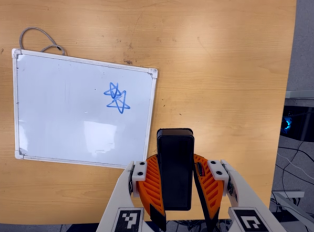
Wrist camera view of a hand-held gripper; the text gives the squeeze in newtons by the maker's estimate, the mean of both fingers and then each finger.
{"total": 9.8, "left": 8.1, "right": 11.5}